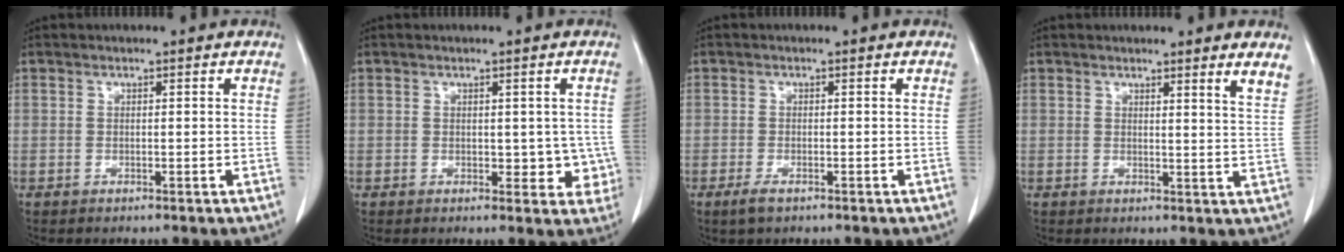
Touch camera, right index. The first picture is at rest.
{"total": 4.0, "force": [0.0, 2.7, 2.9], "torque": [-0.013, 0.004, 0.005]}
{"total": 2.0, "force": [-1.3, 0.6, 1.4], "torque": [-0.029, -0.003, -0.021]}
{"total": 3.5, "force": [3.1, -0.4, 1.7], "torque": [-0.029, -0.027, 0.024]}